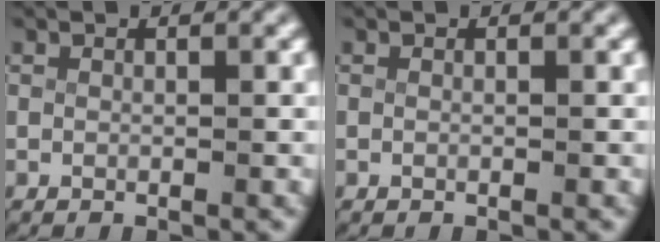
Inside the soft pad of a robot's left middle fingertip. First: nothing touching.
{"total": 0.0}